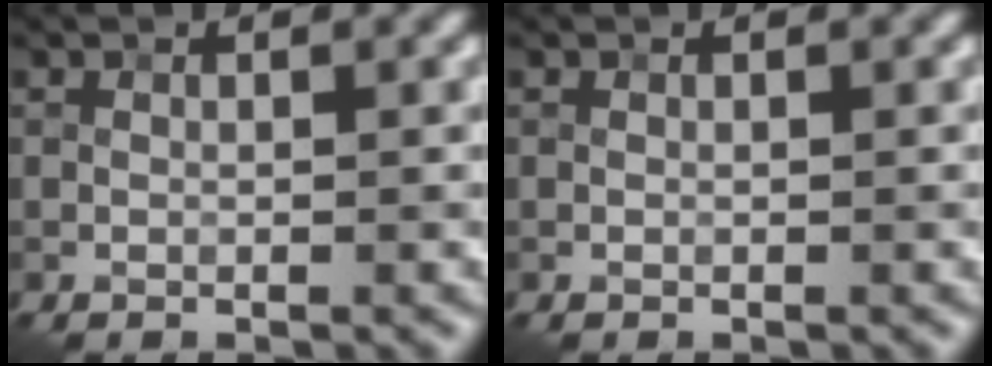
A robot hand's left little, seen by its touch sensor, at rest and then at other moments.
{"total": 0.0}